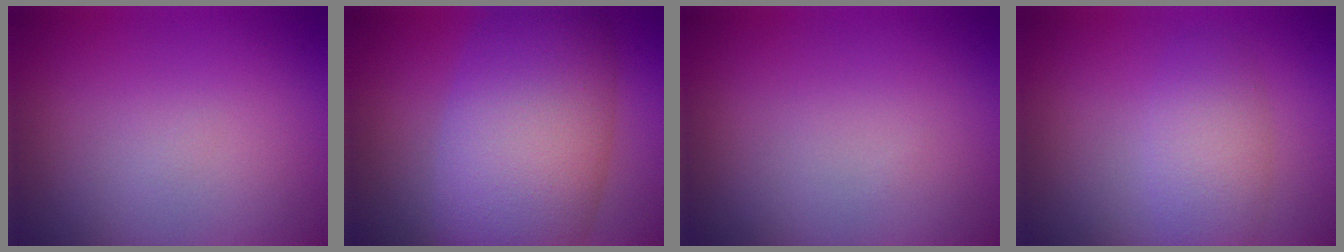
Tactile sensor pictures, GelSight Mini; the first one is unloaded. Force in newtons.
{"total": 11.5, "press": 11.5, "slide": 0.4}
{"total": 0.0}
{"total": 3.3, "press": 3.2, "slide": 0.1}